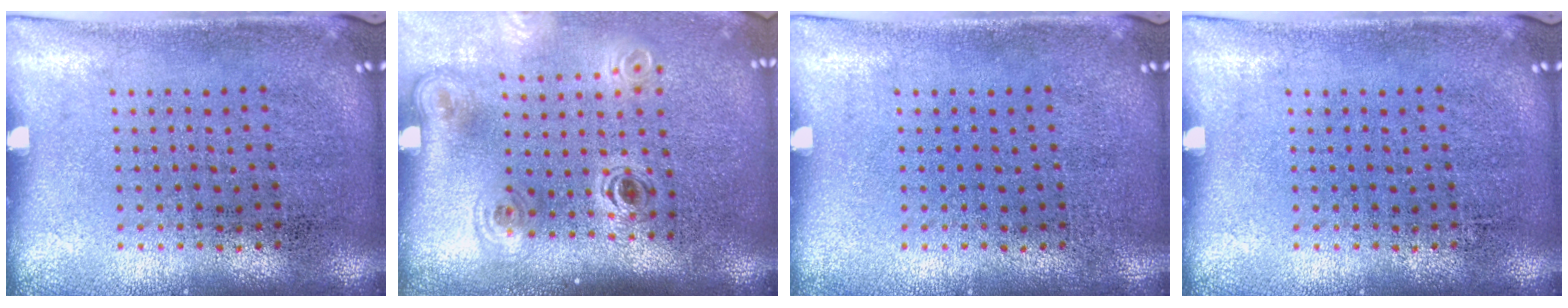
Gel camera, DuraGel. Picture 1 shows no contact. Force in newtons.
{"total": 2.0, "press": 1.4, "slide": 1.5}
{"total": 0.0}
{"total": 0.0}